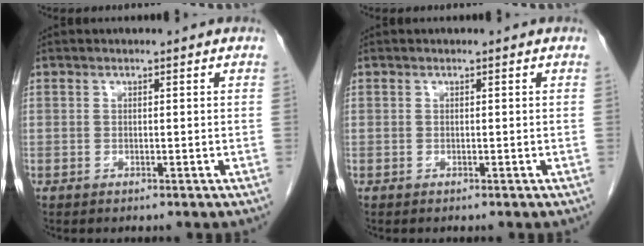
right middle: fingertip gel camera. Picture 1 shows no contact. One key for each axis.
{"total": 0.0}